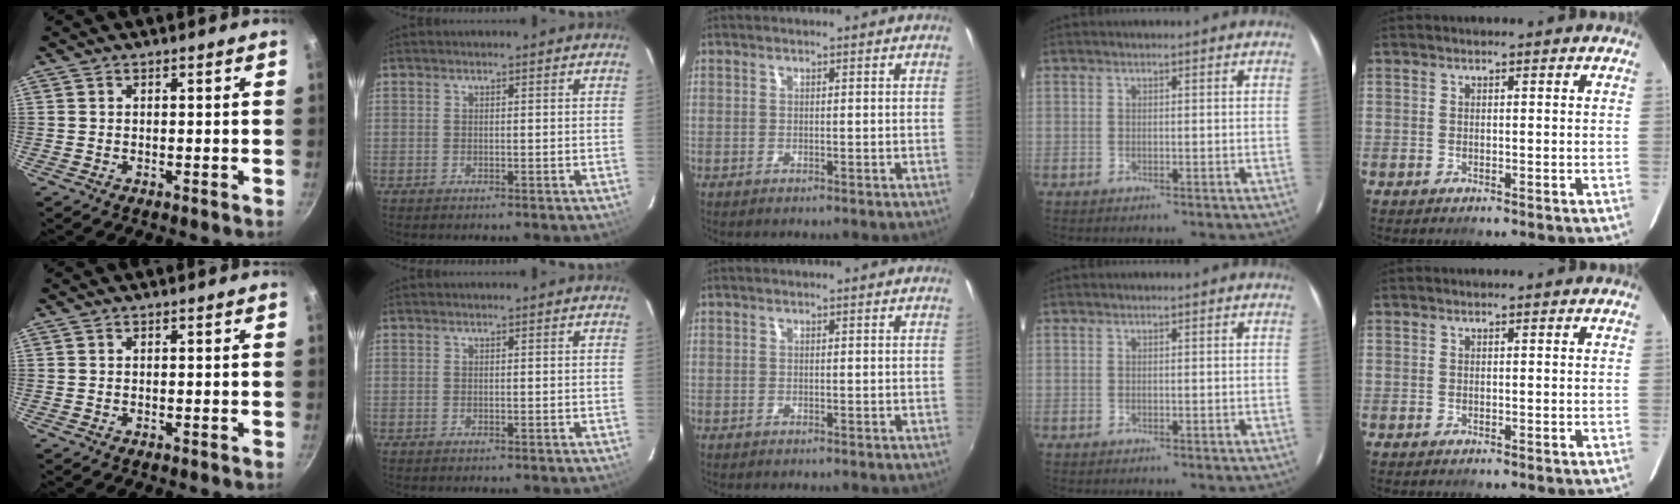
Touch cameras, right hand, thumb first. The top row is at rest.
{}